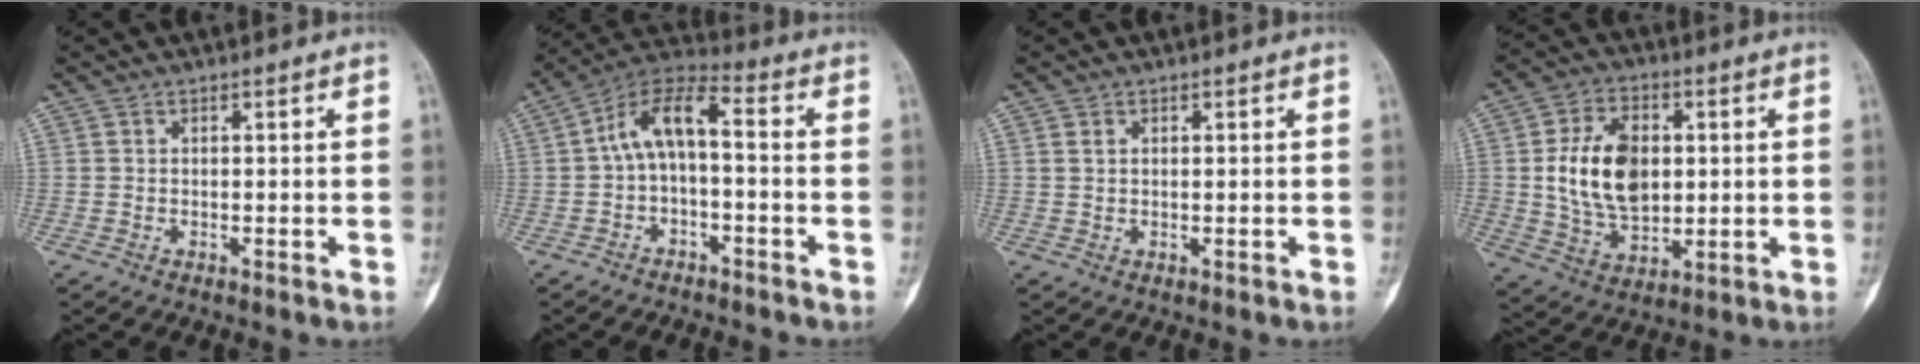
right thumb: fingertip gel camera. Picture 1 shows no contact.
{"total": 8.9, "force": [-0.8, 4.2, 7.8], "torque": [-0.139, 0.051, -0.023]}
{"total": 1.0, "force": [0.5, 0.7, 0.6], "torque": [-0.008, 0.000, 0.011]}
{"total": 14.3, "force": [1.6, 9.4, 10.7], "torque": [-0.166, -0.006, 0.034]}